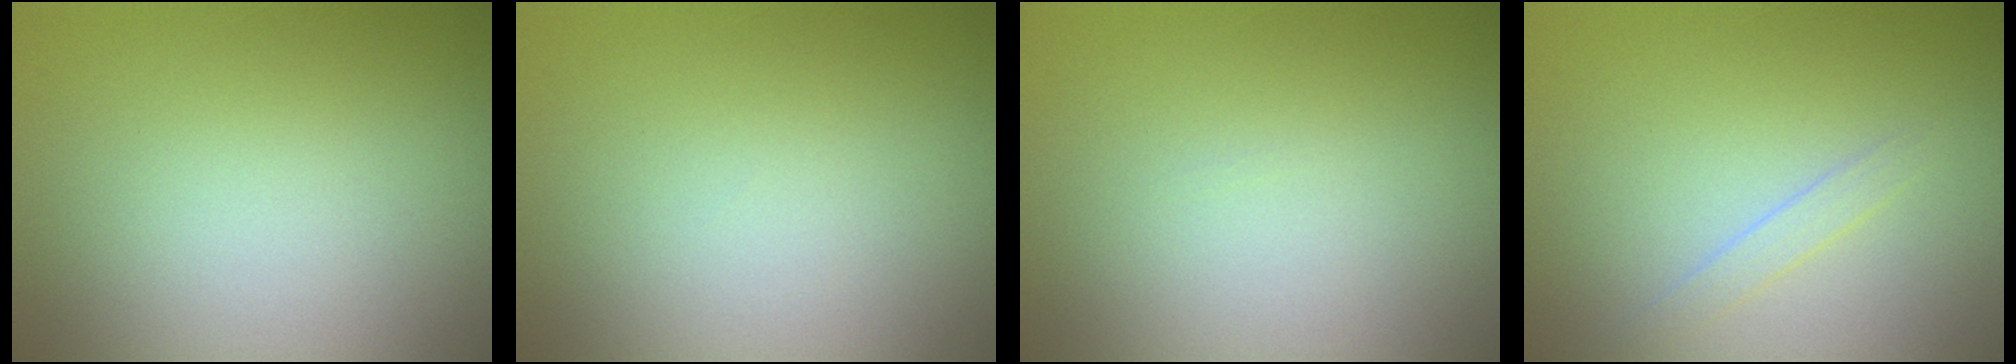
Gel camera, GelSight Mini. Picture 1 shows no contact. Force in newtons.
{"total": 0.0}
{"total": 0.0}
{"total": 0.9, "press": 0.9, "slide": 0.1}